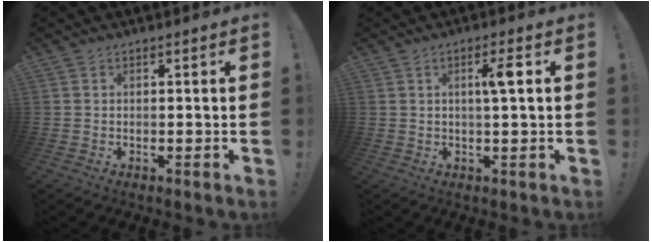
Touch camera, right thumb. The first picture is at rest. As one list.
[{"total": 5.1, "force": [1.1, 0.3, 5.0], "torque": [-0.075, -0.004, 0.006]}]